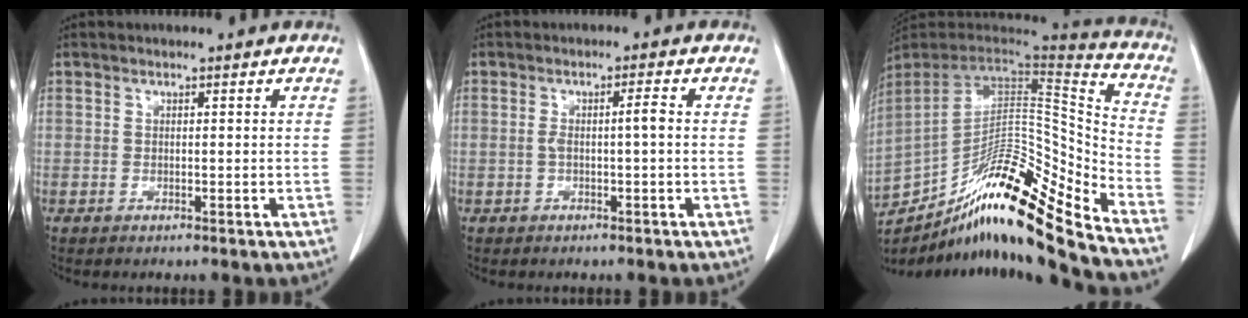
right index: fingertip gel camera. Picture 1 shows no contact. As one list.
[{"total": 2.6, "force": [-0.2, 0.1, 2.6], "torque": [-0.048, 0.008, 0.001]}, {"total": 22.9, "force": [-18.3, 0.0, 13.8], "torque": [-0.223, 0.006, -0.311]}]